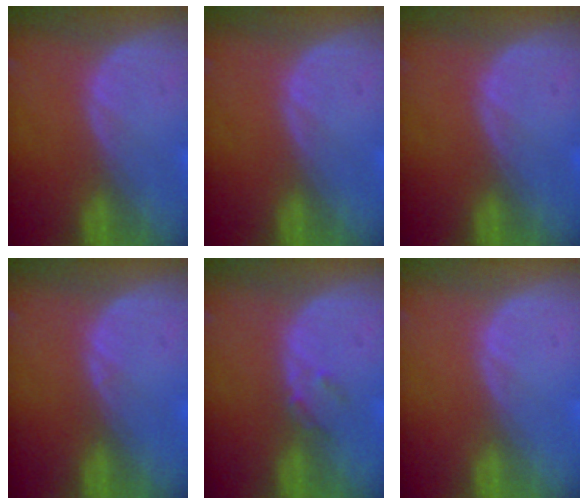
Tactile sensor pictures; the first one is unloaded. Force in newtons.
{"total": 0.0}
{"total": 0.0}
{"total": 0.5, "press": 0.4, "slide": 0.4}
{"total": 1.8, "press": 1.6, "slide": 0.8}
{"total": 0.0}